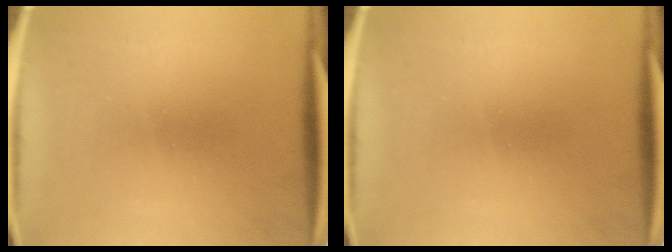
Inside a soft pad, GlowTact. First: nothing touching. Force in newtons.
{"total": 0.0}